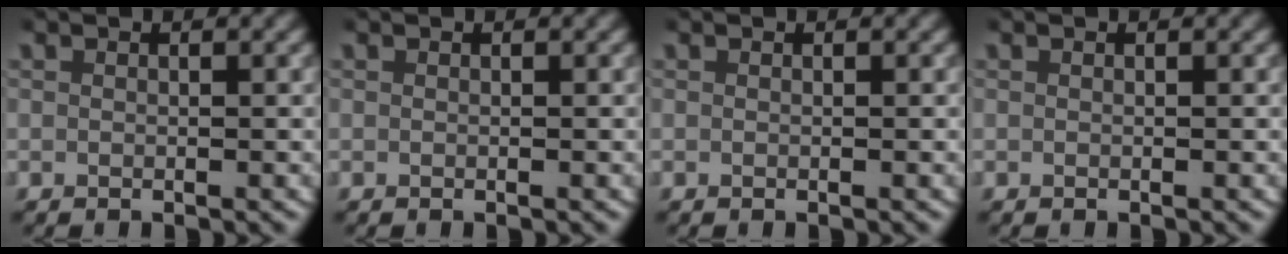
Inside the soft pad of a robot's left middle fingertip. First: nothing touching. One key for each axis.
{"total": 0.0}
{"total": 0.0}
{"total": 0.0}